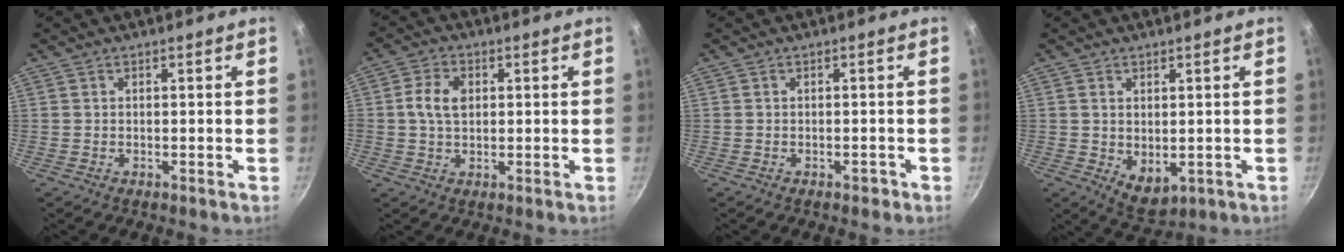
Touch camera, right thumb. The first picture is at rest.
{"total": 5.9, "force": [0.8, 3.9, 4.3], "torque": [-0.077, 0.009, 0.010]}
{"total": 1.3, "force": [-0.8, 0.7, 0.7], "torque": [-0.006, 0.011, -0.004]}
{"total": 5.5, "force": [0.2, 3.6, 4.2], "torque": [-0.057, -0.017, 0.015]}